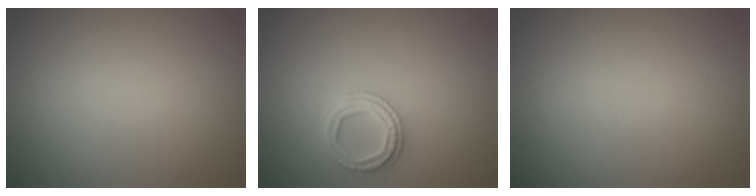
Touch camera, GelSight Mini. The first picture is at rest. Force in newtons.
{"total": 2.4, "press": 2.4, "slide": 0.2}
{"total": 0.0}